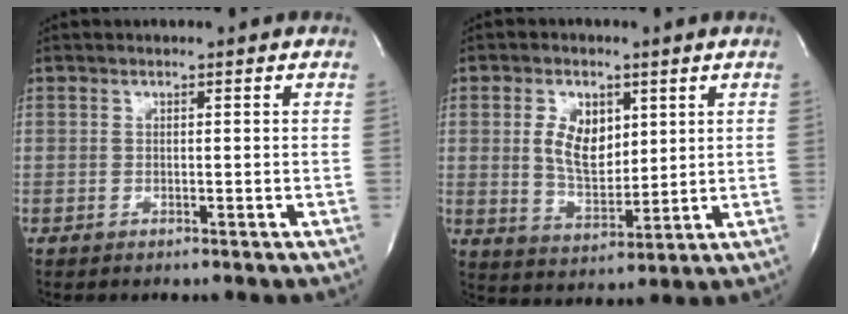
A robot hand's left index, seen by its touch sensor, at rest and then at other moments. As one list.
[{"total": 7.9, "force": [2.2, 4.7, 6.0], "torque": [-0.115, 0.002, 0.049]}]